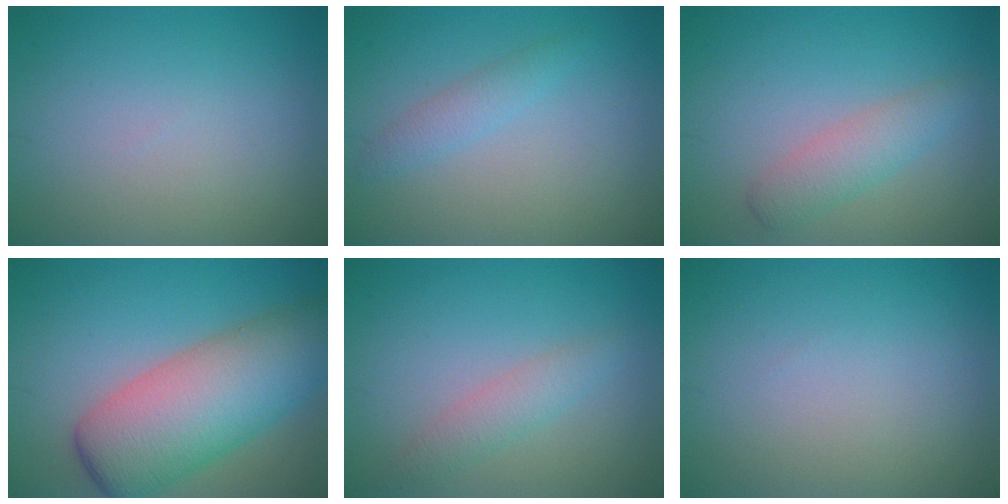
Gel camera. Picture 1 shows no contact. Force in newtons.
{"total": 1.7, "press": 1.7, "slide": 0.1}
{"total": 2.8, "press": 2.8, "slide": 0.1}
{"total": 10.3, "press": 10.3, "slide": 0.4}
{"total": 2.1, "press": 2.1, "slide": 0.1}
{"total": 0.0}